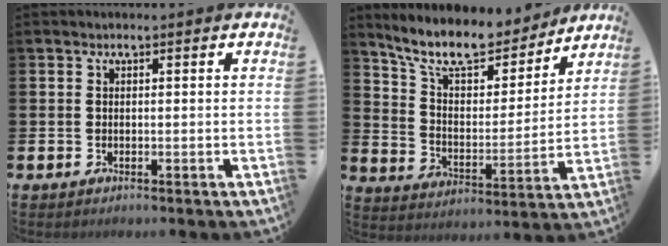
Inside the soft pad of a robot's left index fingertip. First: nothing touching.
{"total": 10.8, "force": [9.5, 3.2, 3.9], "torque": [-0.105, -0.062, 0.166]}